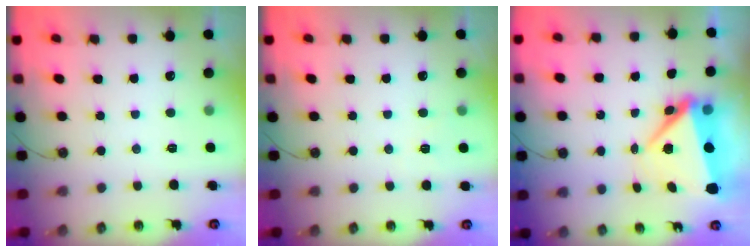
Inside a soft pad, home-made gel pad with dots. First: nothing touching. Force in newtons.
{"total": 3.1, "press": 2.9, "slide": 1.2}
{"total": 12.2, "press": 8.5, "slide": 8.7}